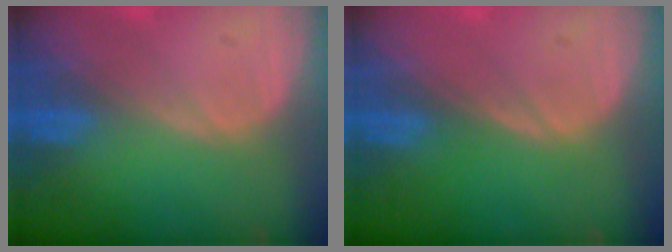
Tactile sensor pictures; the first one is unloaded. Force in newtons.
{"total": 0.0}